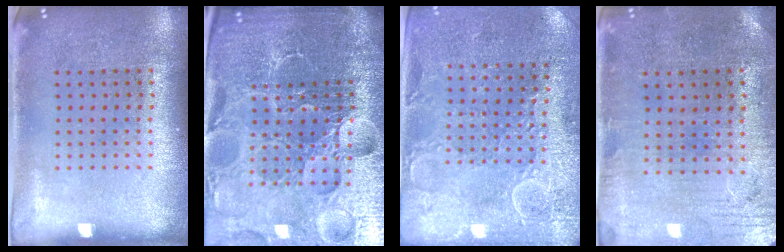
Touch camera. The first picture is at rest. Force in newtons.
{"total": 6.2, "press": 5.5, "slide": 2.7}
{"total": 2.8, "press": 2.7, "slide": 0.8}
{"total": 0.6, "press": 0.4, "slide": 0.5}